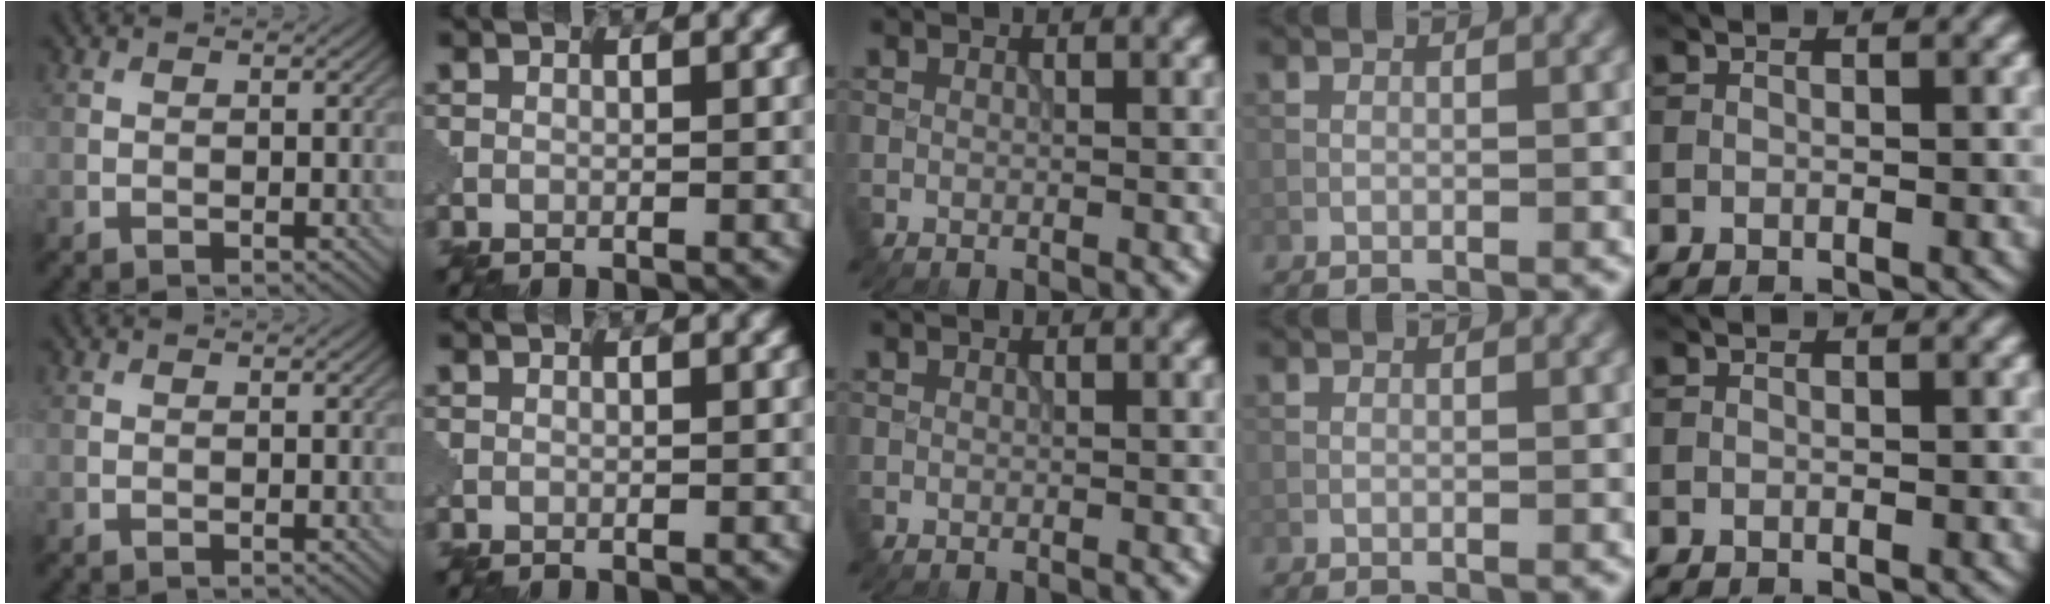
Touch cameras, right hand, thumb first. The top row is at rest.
{}